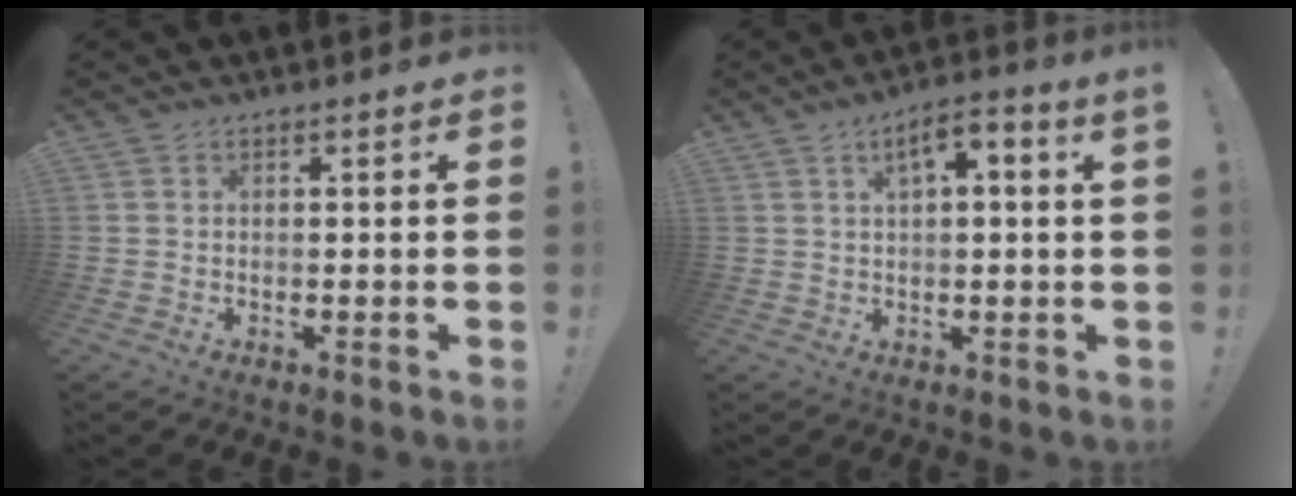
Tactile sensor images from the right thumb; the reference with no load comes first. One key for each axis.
{"total": 4.8, "fx": 1.6, "fy": 0.8, "fz": 4.5, "tx": -0.071, "ty": -0.004, "tz": 0.023}